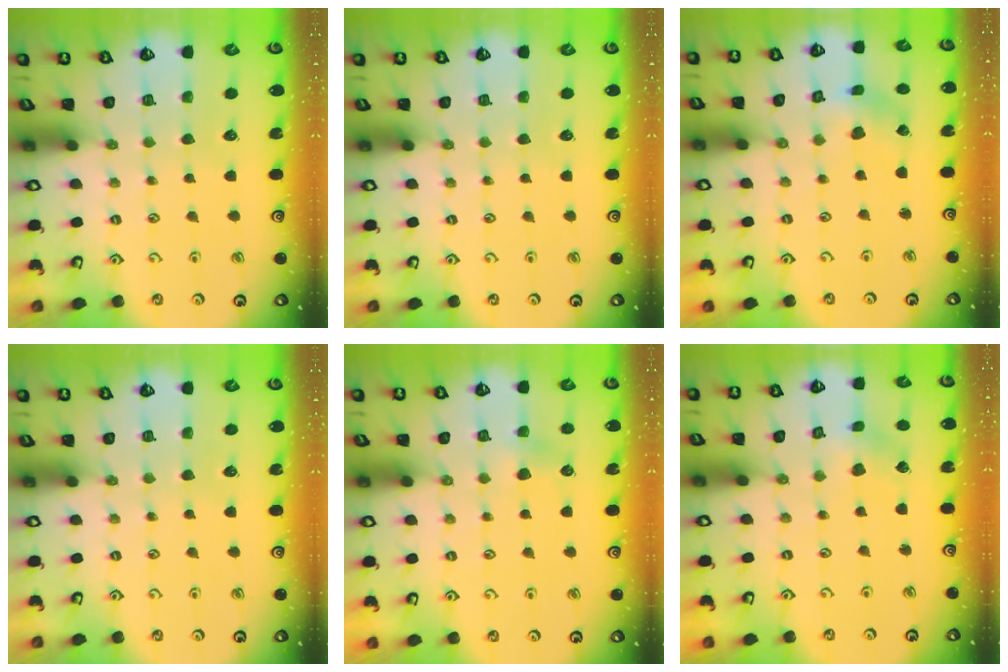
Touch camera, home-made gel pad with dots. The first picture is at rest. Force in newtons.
{"total": 0.0}
{"total": 2.2, "press": 2.2, "slide": 0.4}
{"total": 0.0}
{"total": 2.9, "press": 2.9, "slide": 0.3}
{"total": 3.5, "press": 3.5, "slide": 0.2}